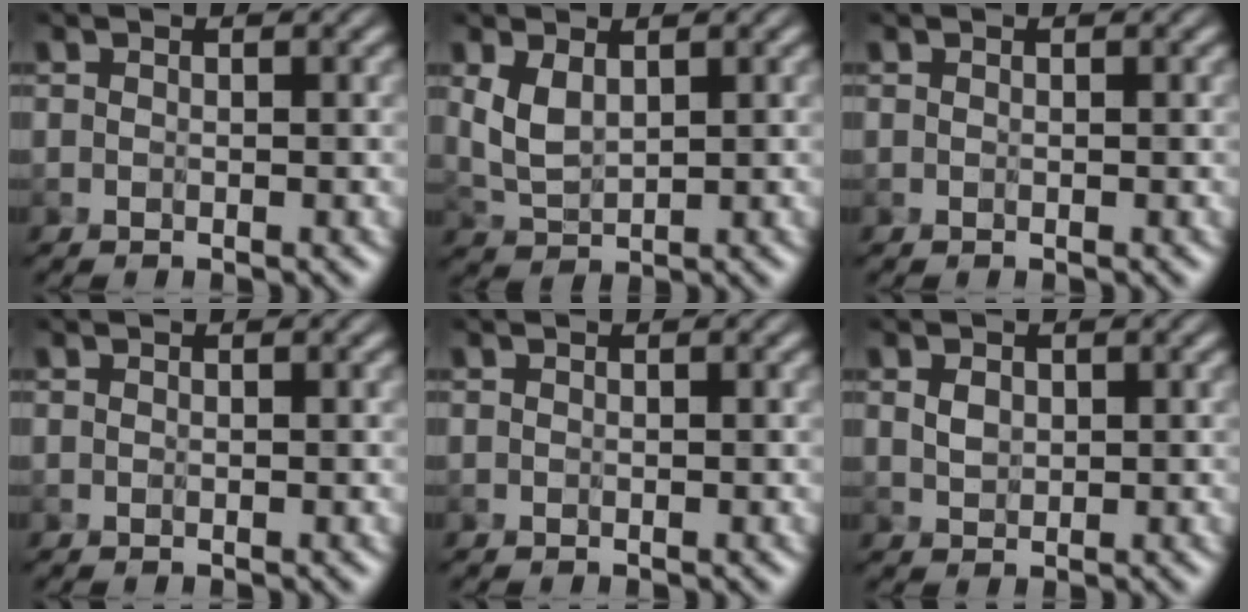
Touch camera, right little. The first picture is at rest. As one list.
[{"total": 3.0, "force": [0.9, 1.7, 2.3], "torque": [-0.058, -0.004, 0.026]}, {"total": 0.0}, {"total": 0.0}, {"total": 0.0}, {"total": 1.5, "force": [0.4, 1.1, 1.0], "torque": [-0.023, 0.000, 0.010]}]